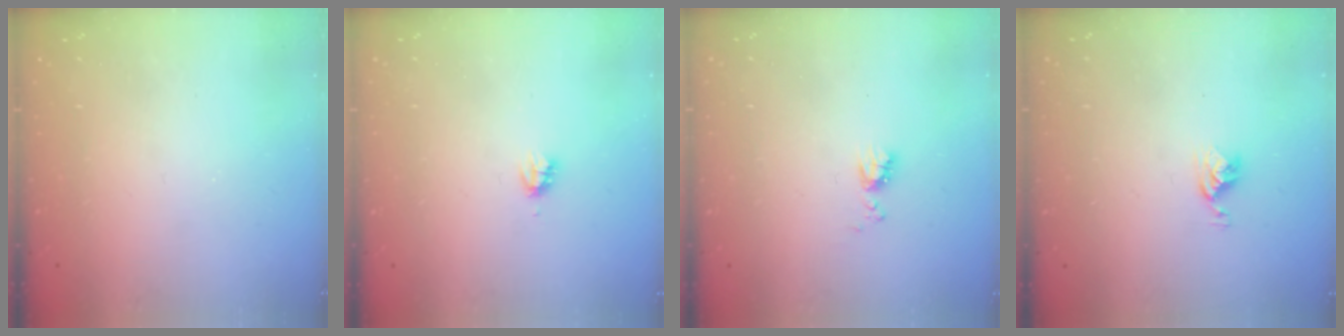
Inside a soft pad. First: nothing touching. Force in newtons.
{"total": 2.2, "press": 2.2, "slide": 0.3}
{"total": 5.7, "press": 5.7, "slide": 0.8}
{"total": 5.2, "press": 5.2, "slide": 0.6}